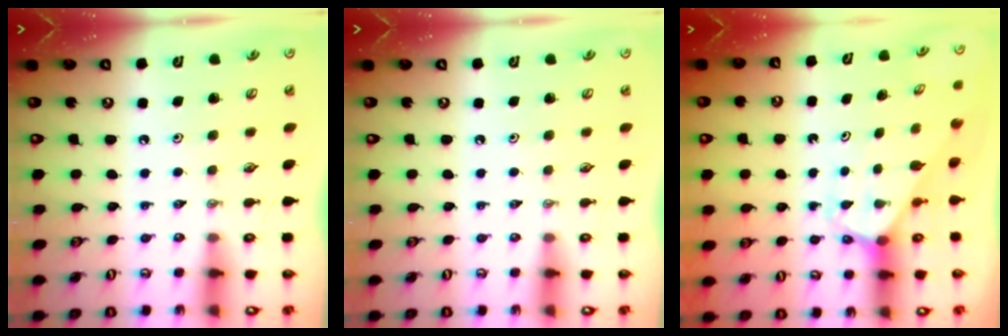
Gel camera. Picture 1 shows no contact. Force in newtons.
{"total": 0.0}
{"total": 2.3, "press": 2.3, "slide": 0.2}